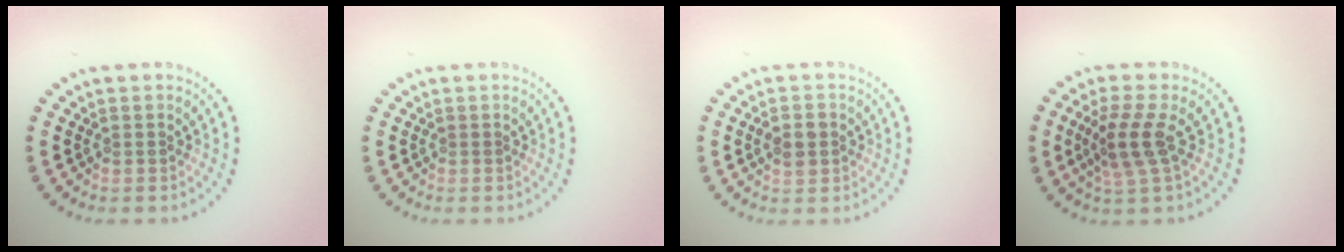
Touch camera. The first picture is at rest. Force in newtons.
{"total": 0.0}
{"total": 2.6, "press": 2.6, "slide": 0.0}
{"total": 3.4, "press": 2.9, "slide": 1.9}